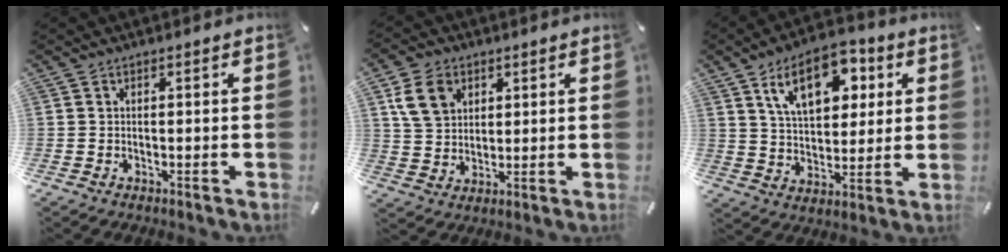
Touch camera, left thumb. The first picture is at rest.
{"total": 8.6, "force": [3.6, 6.7, 3.9], "torque": [-0.087, 0.008, 0.069]}
{"total": 15.2, "force": [7.5, 8.8, 9.8], "torque": [-0.156, -0.011, 0.130]}